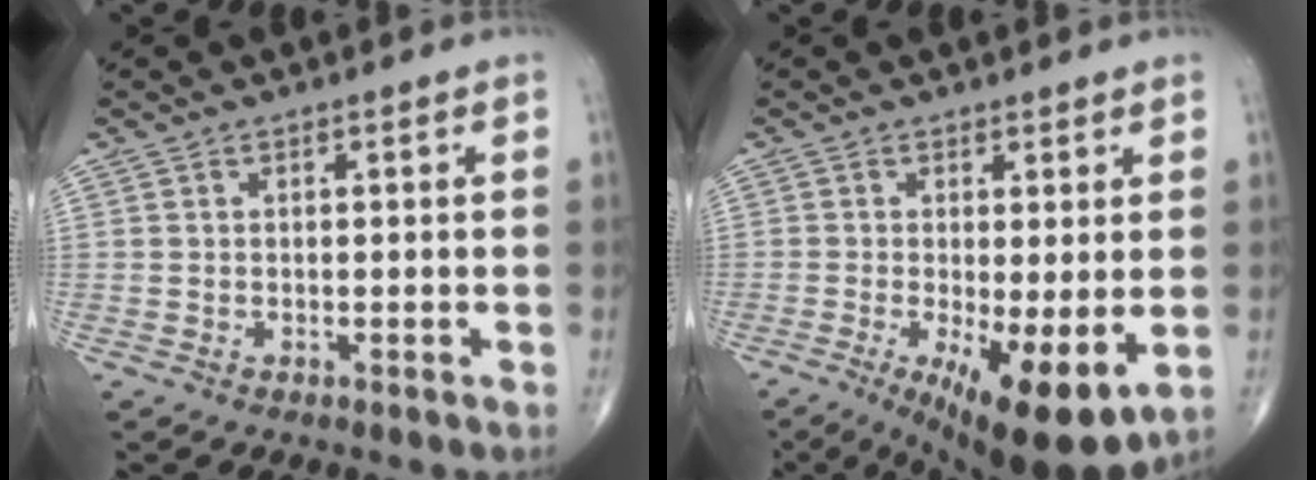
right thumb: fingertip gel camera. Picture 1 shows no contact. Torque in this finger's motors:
{"motor_torque": [0.01, 1.05, 0.11, -0.41, 0.16]}